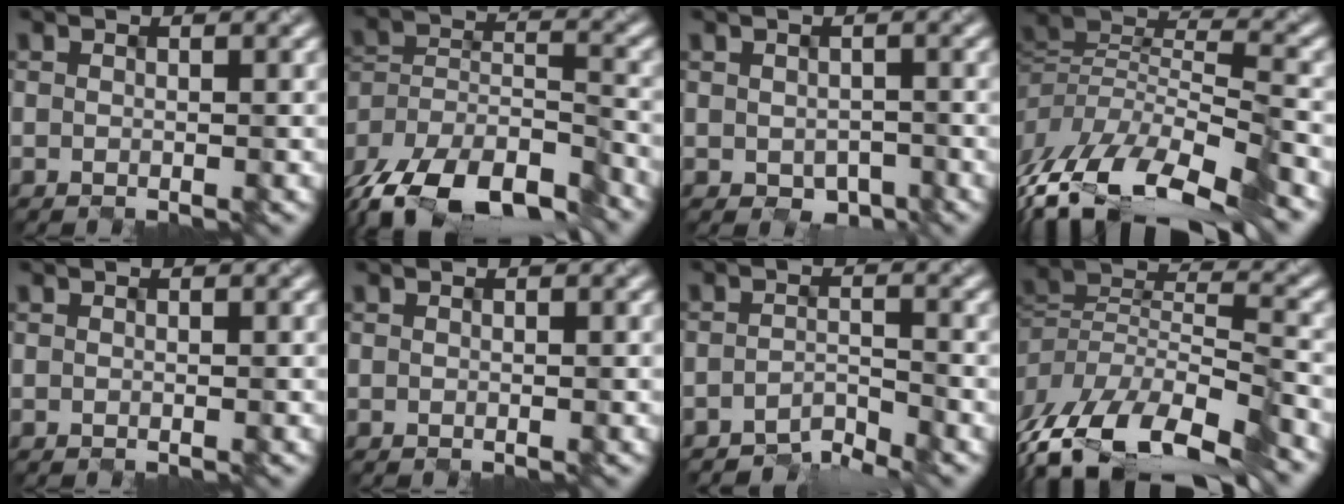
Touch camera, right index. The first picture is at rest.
{"total": 14.5, "force": [-11.6, 6.1, 6.1], "torque": [-0.113, -0.005, -0.170]}
{"total": 1.5, "force": [-0.7, 1.2, 0.5], "torque": [-0.007, -0.010, -0.002]}
{"total": 11.1, "force": [-6.4, 4.7, 7.7], "torque": [-0.157, -0.005, -0.101]}
{"total": 0.0}
{"total": 0.0}
{"total": 2.3, "force": [-2.3, 0.0, 0.0], "torque": [0.001, 0.005, -0.042]}
{"total": 12.1, "force": [-8.2, 5.0, 7.5], "torque": [-0.163, -0.003, -0.129]}